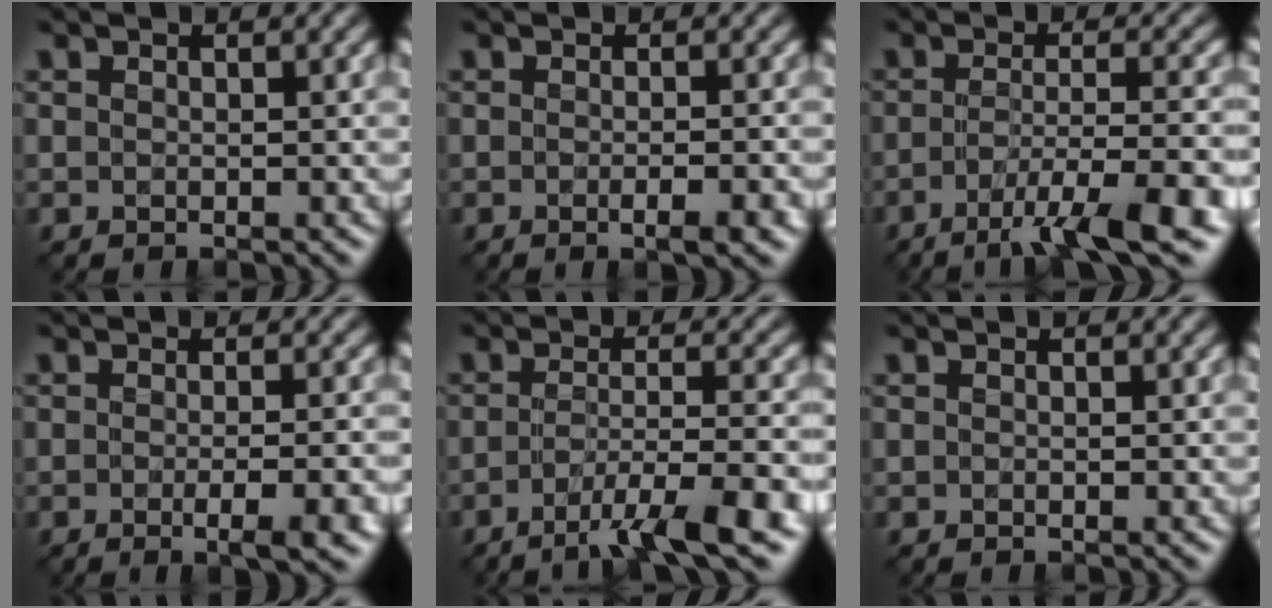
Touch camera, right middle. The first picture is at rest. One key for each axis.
{"total": 3.1, "fx": -1.0, "fy": 0.8, "fz": 2.8, "tx": -0.034, "ty": -0.003, "tz": -0.013}
{"total": 8.0, "fx": -4.1, "fy": 1.5, "fz": 6.7, "tx": -0.098, "ty": 0.000, "tz": -0.069}
{"total": 4.9, "fx": -1.4, "fy": 1.4, "fz": 4.5, "tx": -0.055, "ty": -0.006, "tz": -0.015}
{"total": 7.2, "fx": -3.9, "fy": 1.2, "fz": 5.9, "tx": -0.087, "ty": 0.001, "tz": -0.067}
{"total": 0.0}